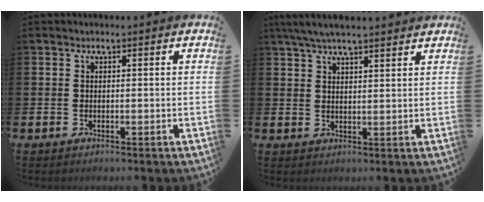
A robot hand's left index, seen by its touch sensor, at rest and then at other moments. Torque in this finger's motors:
{"motor_torque": [1.08, -1.06, 0.59, 0.10]}